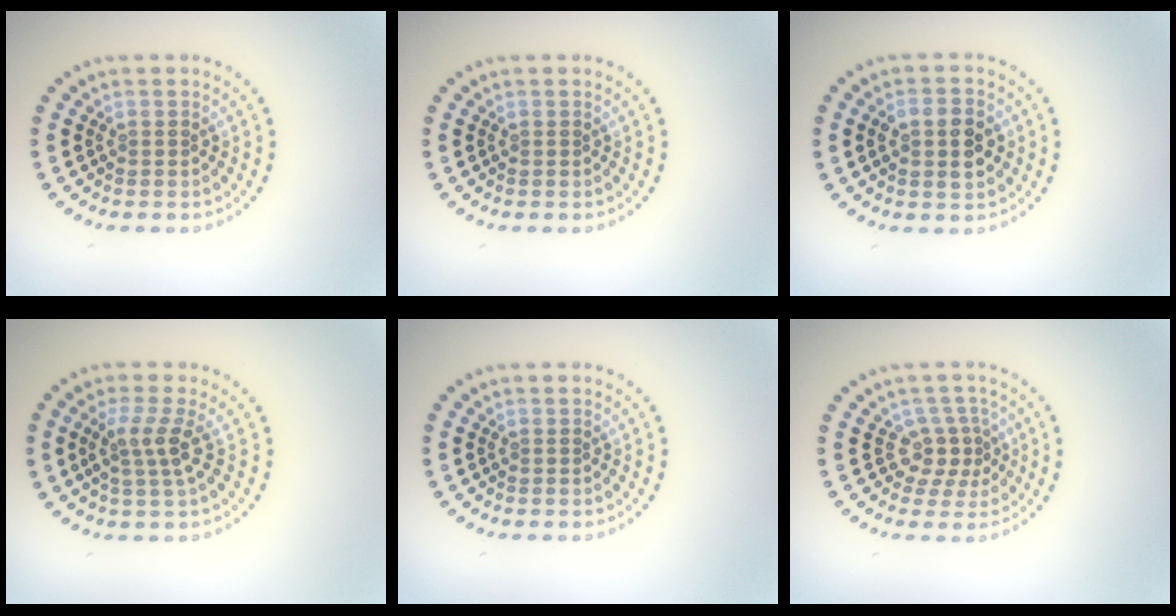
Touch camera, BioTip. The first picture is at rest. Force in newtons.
{"total": 0.0}
{"total": 3.7, "press": 3.7, "slide": 0.3}
{"total": 2.7, "press": 2.0, "slide": 1.8}
{"total": 0.0}
{"total": 2.6, "press": 1.9, "slide": 1.8}